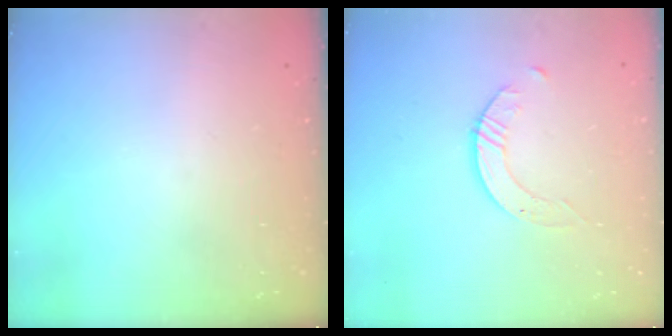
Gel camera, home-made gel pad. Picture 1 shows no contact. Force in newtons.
{"total": 2.6, "press": 2.6, "slide": 0.3}